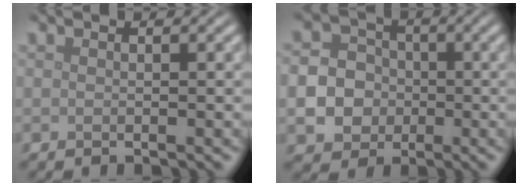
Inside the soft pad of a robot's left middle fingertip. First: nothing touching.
{"total": 7.0, "force": [-1.6, 6.3, 2.4], "torque": [-0.046, -0.007, -0.047]}